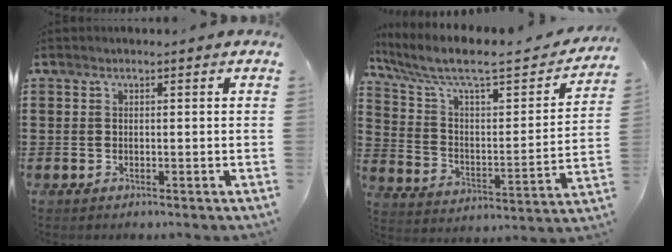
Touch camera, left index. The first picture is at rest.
{"total": 8.0, "force": [6.2, 1.8, 4.8], "torque": [-0.122, -0.045, 0.100]}